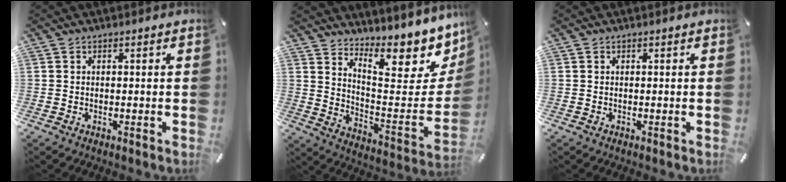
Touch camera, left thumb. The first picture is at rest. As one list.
[{"total": 15.6, "force": [11.4, 5.5, 9.1], "torque": [-0.109, -0.111, 0.185]}, {"total": 0.0}]